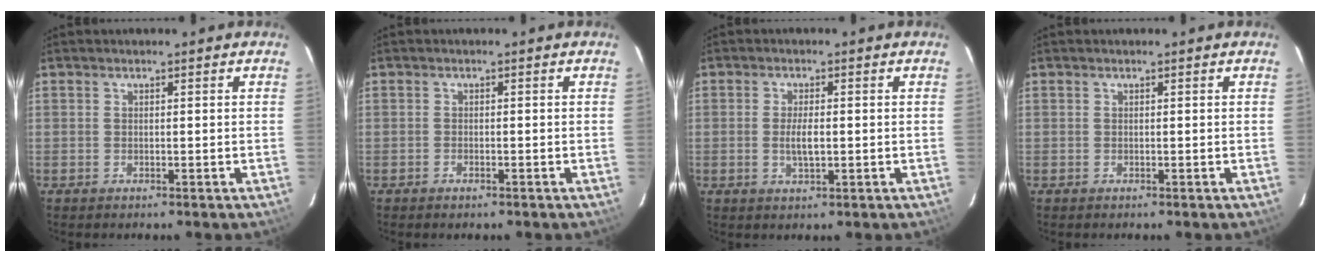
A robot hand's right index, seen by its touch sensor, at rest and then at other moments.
{"total": 1.1, "force": [-0.8, 0.6, 0.6], "torque": [-0.010, -0.001, -0.015]}
{"total": 3.7, "force": [-0.4, 1.3, 3.4], "torque": [-0.064, -0.003, -0.007]}
{"total": 0.0}